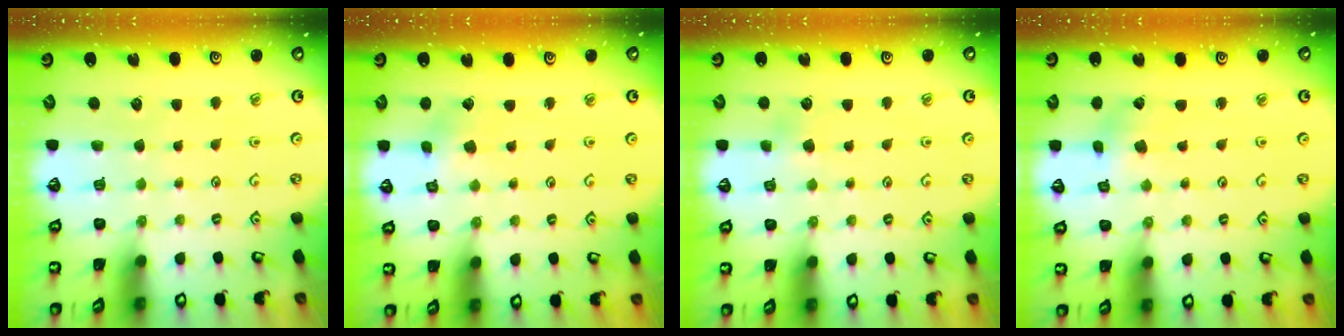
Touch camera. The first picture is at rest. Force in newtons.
{"total": 2.6, "press": 2.6, "slide": 0.3}
{"total": 3.6, "press": 3.5, "slide": 0.5}
{"total": 2.0, "press": 2.0, "slide": 0.2}